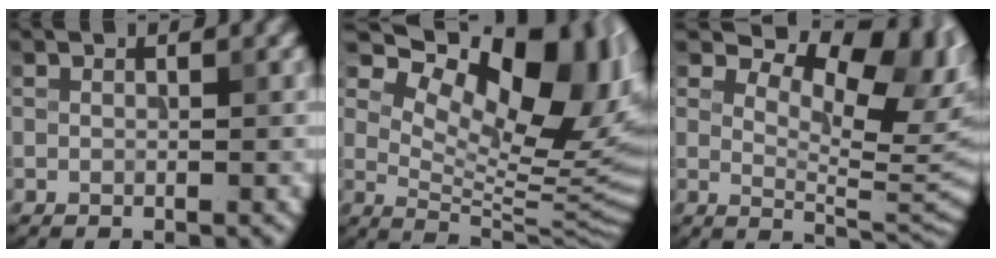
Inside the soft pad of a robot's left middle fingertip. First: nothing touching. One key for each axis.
{"total": 14.8, "fx": 6.4, "fy": 7.1, "fz": 11.3, "tx": -0.144, "ty": -0.004, "tz": 0.113}
{"total": 11.0, "fx": 5.6, "fy": 5.2, "fz": 7.9, "tx": -0.111, "ty": 0.009, "tz": 0.081}